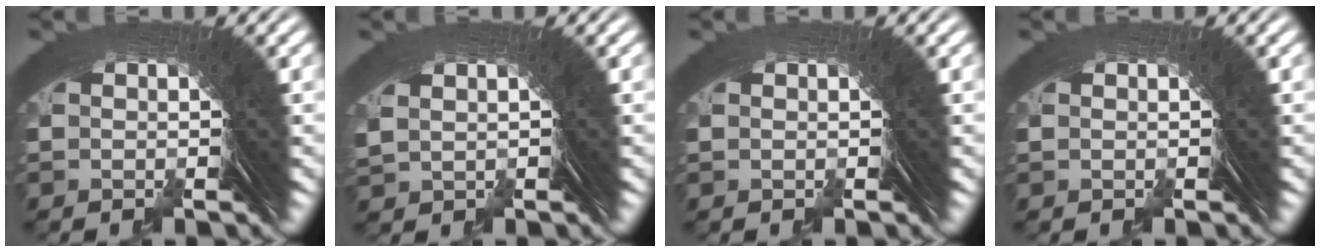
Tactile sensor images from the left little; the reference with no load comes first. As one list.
[{"total": 0.6, "force": [0.6, 0.3, 0.1], "torque": [-0.003, -0.004, 0.021]}, {"total": 0.0}, {"total": 0.0}]